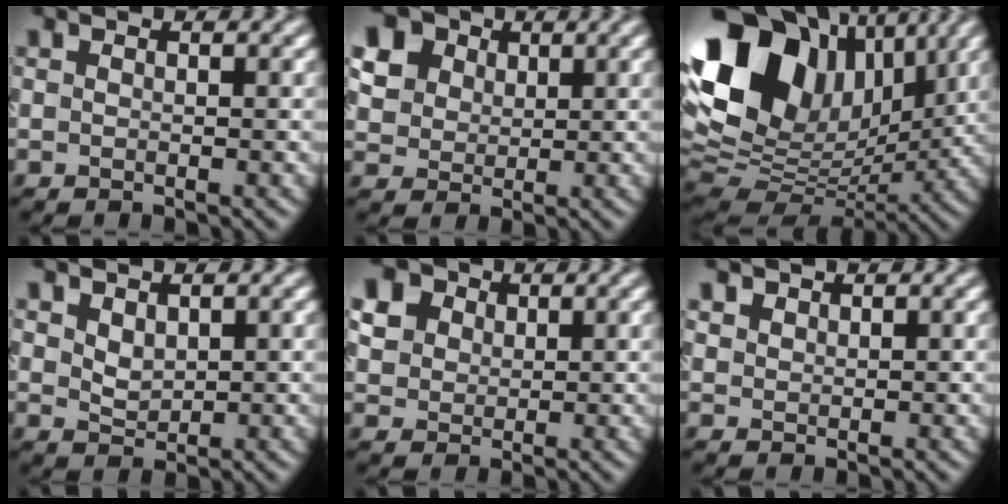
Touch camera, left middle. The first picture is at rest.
{"total": 10.7, "force": [5.0, 8.4, 4.3], "torque": [-0.105, 0.032, 0.080]}
{"total": 16.3, "force": [5.9, 11.3, 10.2], "torque": [-0.214, 0.035, 0.109]}
{"total": 1.3, "force": [0.8, 0.8, 0.7], "torque": [-0.010, 0.004, 0.022]}
{"total": 7.3, "force": [3.4, 5.7, 3.1], "torque": [-0.072, 0.032, 0.052]}
{"total": 1.0, "force": [0.9, 0.2, -0.4], "torque": [0.009, 0.005, 0.022]}